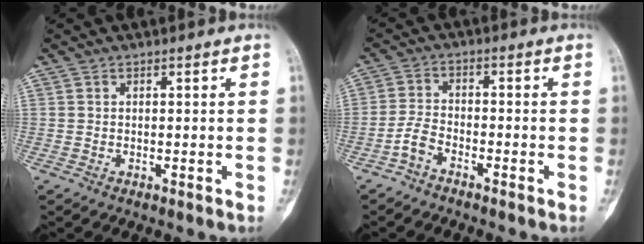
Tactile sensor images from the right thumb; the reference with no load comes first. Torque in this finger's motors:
{"motor_torque": [-0.20, 0.07, 0.35, -0.28, -0.06]}